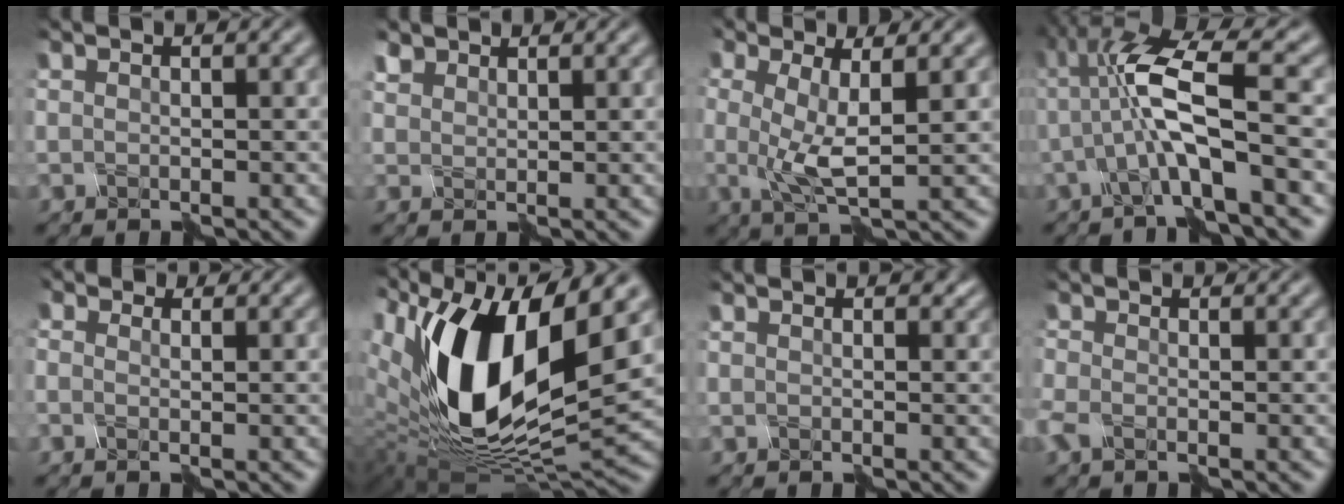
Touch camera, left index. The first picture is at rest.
{"total": 1.6, "force": [1.4, 0.7, -0.3], "torque": [-0.004, 0.008, 0.033]}
{"total": 3.9, "force": [0.1, 1.6, 3.5], "torque": [-0.079, -0.005, 0.008]}
{"total": 6.3, "force": [-1.4, 0.8, 6.1], "torque": [-0.124, 0.015, -0.024]}
{"total": 1.6, "force": [0.2, 1.5, 0.6], "torque": [-0.001, 0.008, -0.016]}
{"total": 14.1, "force": [3.4, 7.2, 11.7], "torque": [-0.221, -0.006, 0.058]}
{"total": 0.9, "force": [0.4, 0.7, 0.4], "torque": [-0.004, 0.004, 0.007]}
{"total": 1.8, "force": [-1.4, 0.9, 0.6], "torque": [-0.025, -0.004, -0.029]}